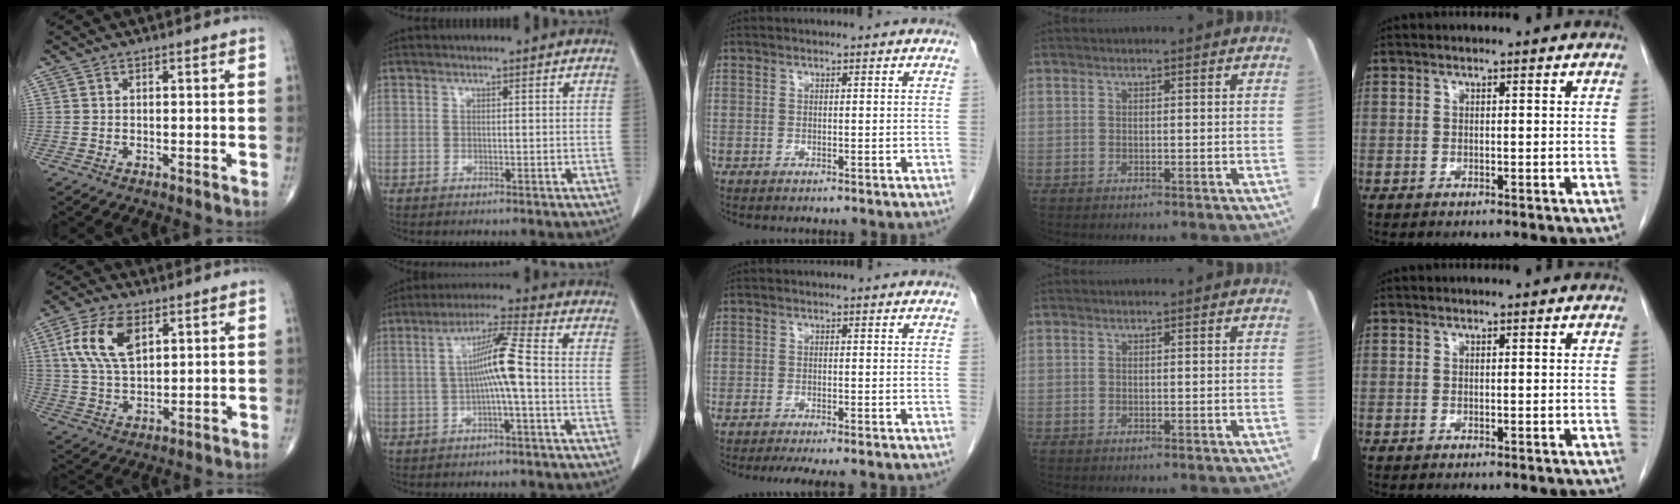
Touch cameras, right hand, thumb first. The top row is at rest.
{"thumb": {"total": 11.6, "force": [4.3, 6.1, 8.9], "torque": [-0.173, -0.006, 0.084]}, "index": {"total": 7.4, "force": [-0.3, -0.4, 7.4], "torque": [-0.132, 0.015, -0.006]}, "middle": {"total": 6.9, "force": [-5.9, 1.0, 3.5], "torque": [-0.043, -0.006, -0.085]}}